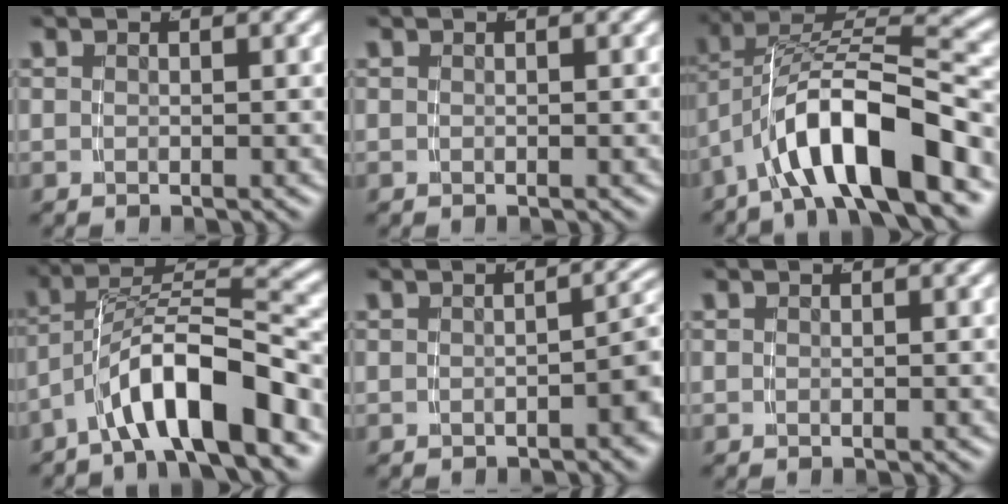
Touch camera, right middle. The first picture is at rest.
{"total": 0.0}
{"total": 9.1, "force": [-2.2, 4.8, 7.4], "torque": [-0.144, -0.007, -0.032]}
{"total": 7.2, "force": [-3.3, 2.8, 5.7], "torque": [-0.094, 0.005, -0.053]}
{"total": 2.7, "force": [-1.3, 1.1, 2.1], "torque": [-0.017, 0.002, -0.021]}
{"total": 0.0}